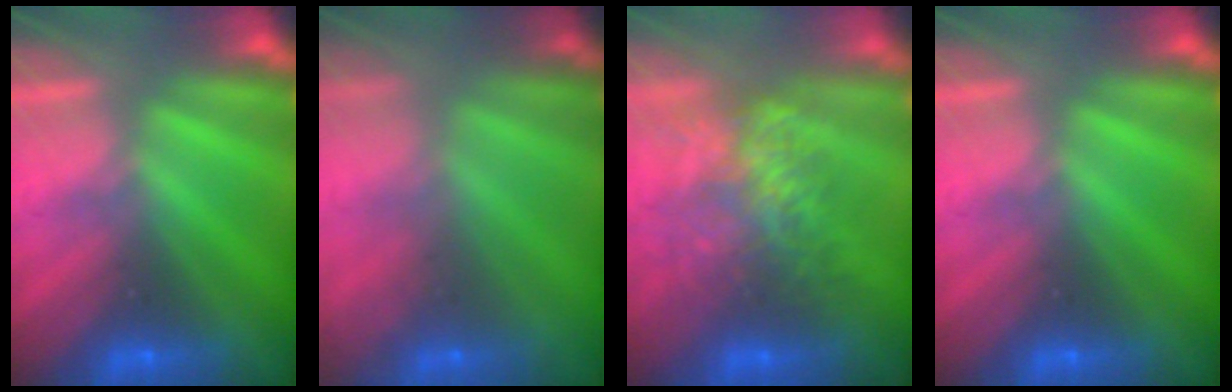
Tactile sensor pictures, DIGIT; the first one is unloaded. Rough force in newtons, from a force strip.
{"total": 6.3}
{"total": 11.2}
{"total": 0.0}